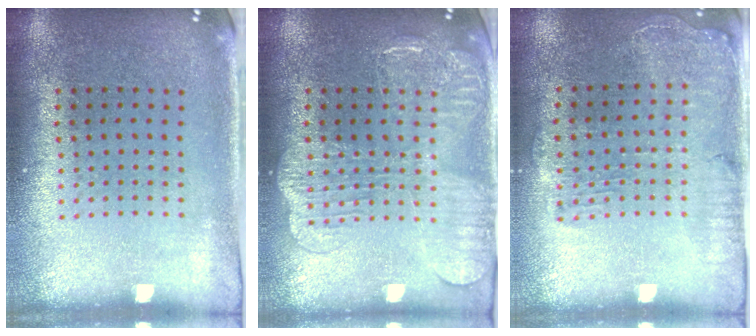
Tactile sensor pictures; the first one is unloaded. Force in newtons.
{"total": 2.3, "press": 2.2, "slide": 0.4}
{"total": 1.4, "press": 1.4, "slide": 0.4}